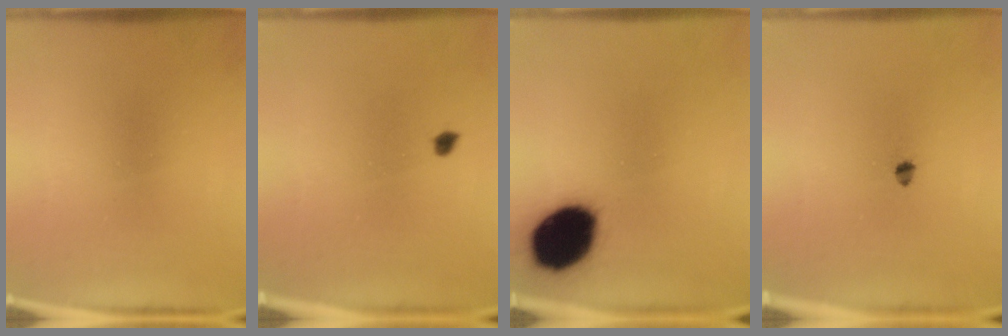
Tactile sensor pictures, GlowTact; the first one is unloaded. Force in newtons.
{"total": 1.1}
{"total": 18.3}
{"total": 1.4}